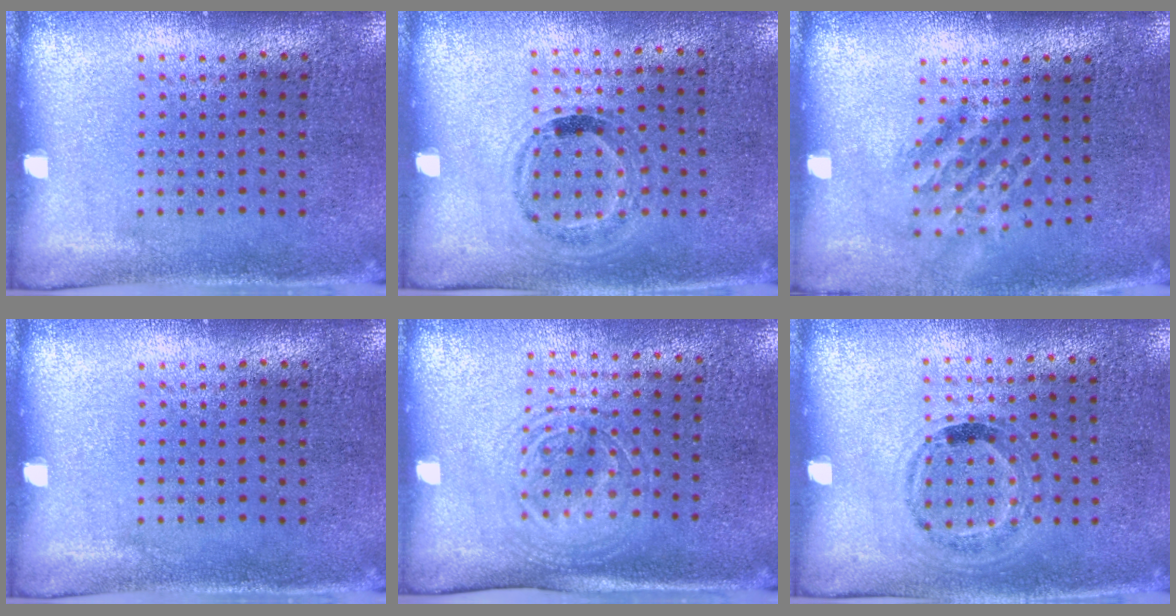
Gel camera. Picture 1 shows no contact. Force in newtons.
{"total": 1.1, "press": 0.8, "slide": 0.7}
{"total": 1.5, "press": 1.1, "slide": 1.1}
{"total": 0.0}
{"total": 1.5, "press": 1.3, "slide": 0.7}
{"total": 1.1, "press": 0.8, "slide": 0.7}